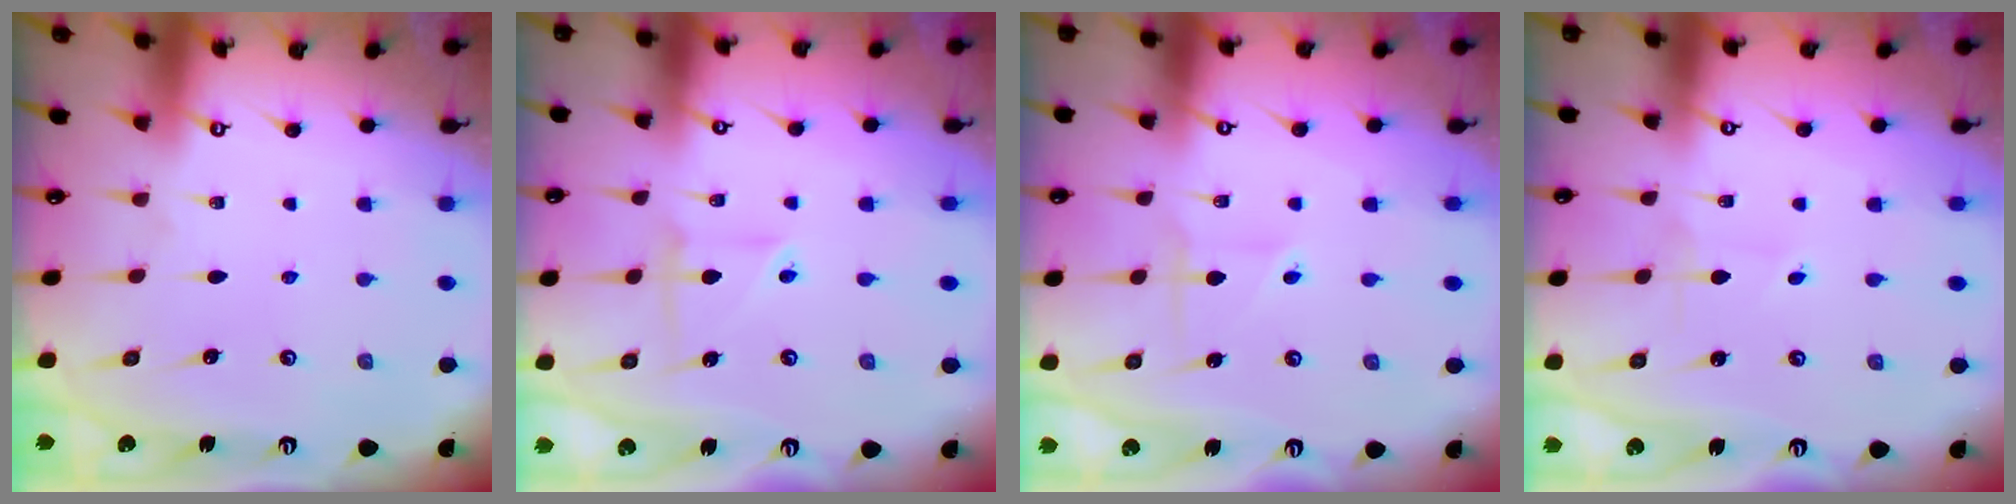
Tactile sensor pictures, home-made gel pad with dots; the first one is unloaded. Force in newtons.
{"total": 3.8, "press": 3.7, "slide": 0.4}
{"total": 2.6, "press": 2.6, "slide": 0.3}
{"total": 0.8, "press": 0.8, "slide": 0.0}